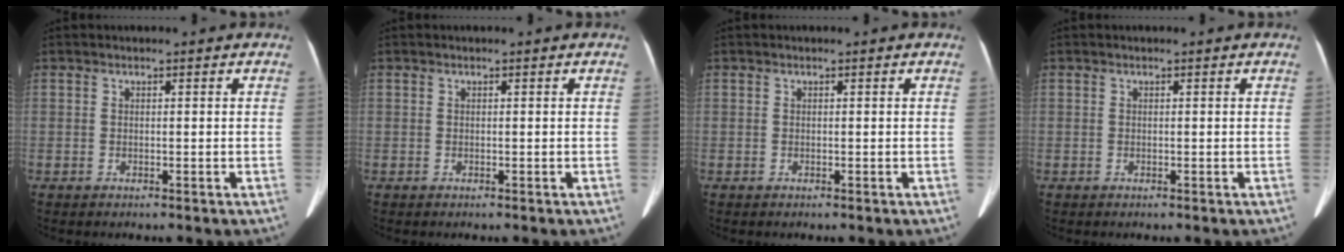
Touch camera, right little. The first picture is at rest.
{"total": 0.0}
{"total": 0.0}
{"total": 0.0}